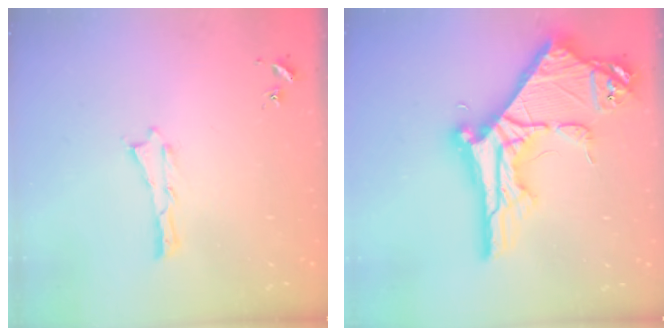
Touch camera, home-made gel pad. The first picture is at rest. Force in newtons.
{"total": 14.0, "press": 13.9, "slide": 1.4}